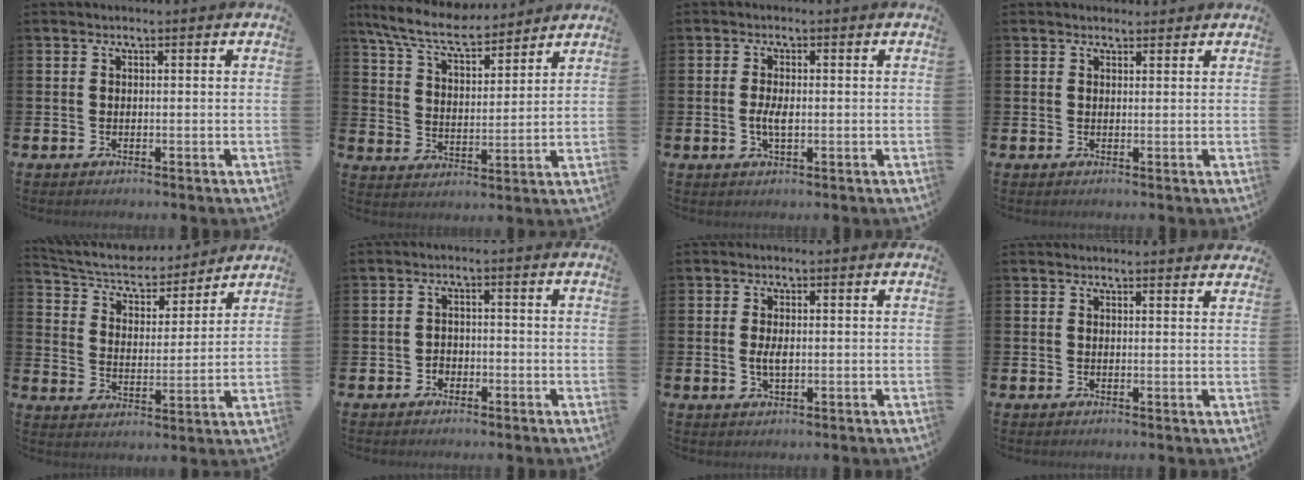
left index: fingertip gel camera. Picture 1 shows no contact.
{"total": 8.4, "force": [7.6, 1.7, 3.2], "torque": [-0.095, -0.036, 0.136]}
{"total": 2.6, "force": [-0.3, 1.0, 2.3], "torque": [-0.042, 0.000, -0.006]}
{"total": 1.3, "force": [1.2, 0.5, 0.1], "torque": [0.007, 0.002, 0.020]}
{"total": 7.2, "force": [6.7, 1.8, 1.6], "torque": [-0.064, -0.051, 0.114]}
{"total": 1.6, "force": [-1.1, 1.2, 0.2], "torque": [-0.006, 0.002, -0.025]}
{"total": 2.2, "force": [0.0, 1.0, 2.0], "torque": [-0.036, 0.001, -0.002]}
{"total": 1.6, "force": [1.6, 0.0, -0.1], "torque": [0.010, -0.011, 0.027]}